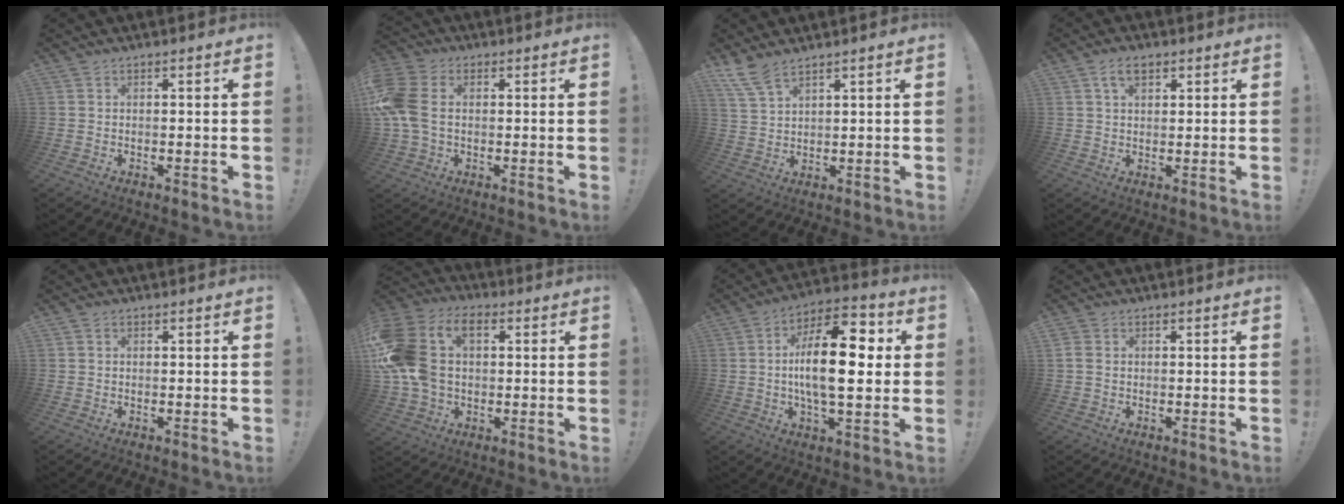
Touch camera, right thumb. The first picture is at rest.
{"total": 11.5, "force": [0.5, 8.1, 8.1], "torque": [-0.189, 0.005, 0.014]}
{"total": 6.4, "force": [5.1, 1.7, 3.4], "torque": [-0.075, -0.024, 0.098]}
{"total": 5.3, "force": [2.7, 2.9, 3.5], "torque": [-0.062, 0.002, 0.050]}
{"total": 0.5, "force": [0.2, 0.5, 0.1], "torque": [0.001, 0.000, 0.002]}
{"total": 19.6, "force": [3.7, 13.7, 13.5], "torque": [-0.279, 0.003, 0.072]}
{"total": 19.7, "force": [0.9, 8.4, 17.8], "torque": [-0.304, 0.004, 0.005]}
{"total": 2.0, "force": [0.2, 1.6, 1.1], "torque": [-0.025, 0.007, 0.005]}